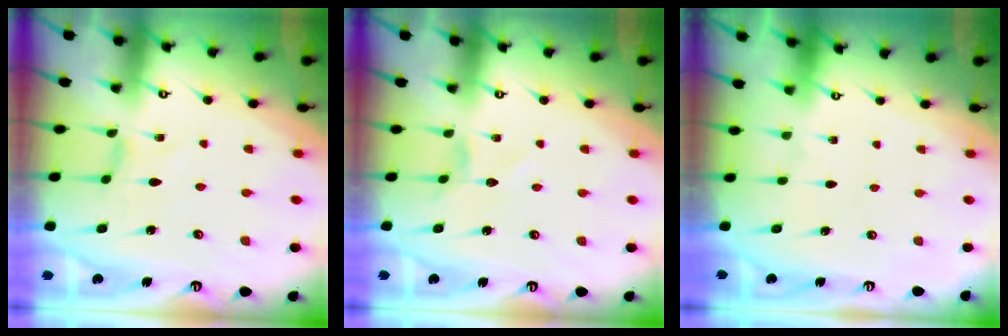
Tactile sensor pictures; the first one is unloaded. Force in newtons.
{"total": 1.3, "press": 1.2, "slide": 0.2}
{"total": 0.0}